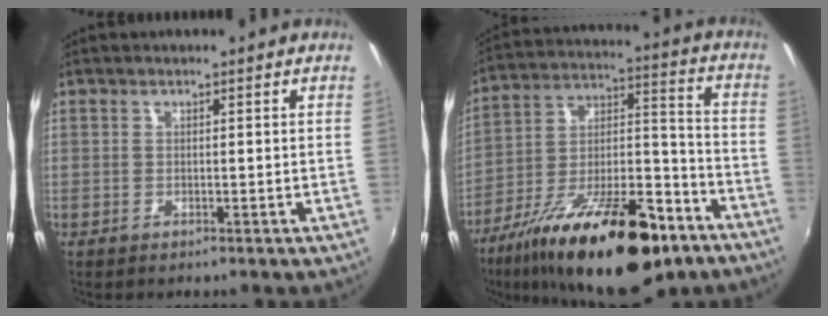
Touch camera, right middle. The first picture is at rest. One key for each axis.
{"total": 27.6, "fx": -16.2, "fy": 10.3, "fz": 19.8, "tx": -0.328, "ty": -0.014, "tz": -0.252}